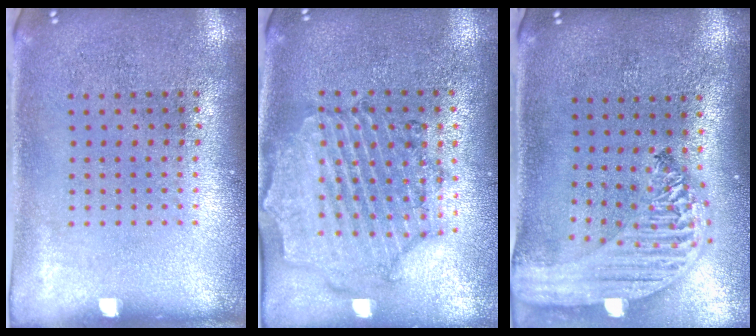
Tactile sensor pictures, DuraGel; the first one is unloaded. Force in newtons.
{"total": 1.2, "press": 1.1, "slide": 0.3}
{"total": 2.5, "press": 2.1, "slide": 1.4}